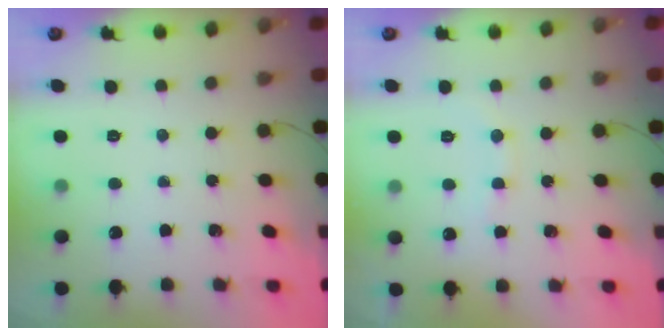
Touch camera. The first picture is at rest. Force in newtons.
{"total": 7.8, "press": 7.7, "slide": 1.5}